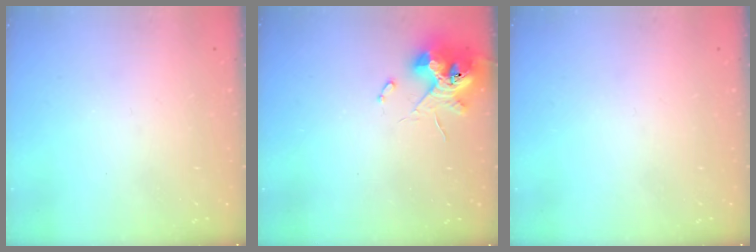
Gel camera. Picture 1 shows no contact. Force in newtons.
{"total": 10.7, "press": 10.6, "slide": 1.2}
{"total": 0.0}